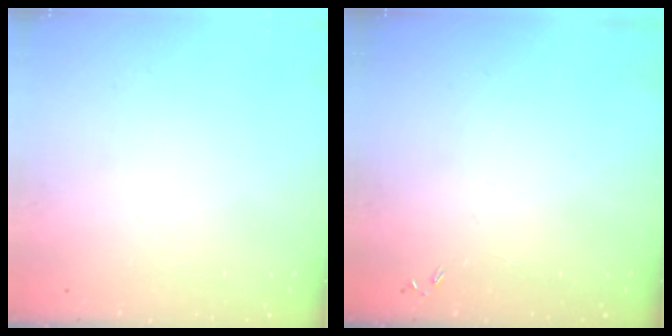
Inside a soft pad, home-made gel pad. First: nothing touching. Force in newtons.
{"total": 0.0}